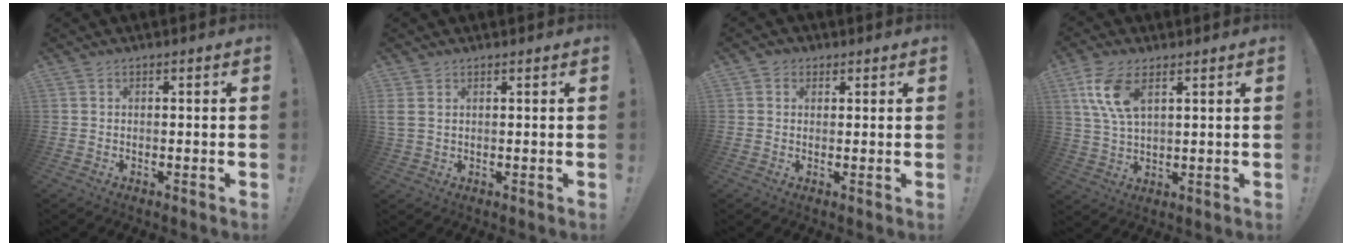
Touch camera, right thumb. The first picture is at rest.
{"total": 2.9, "force": [1.4, 2.0, 1.5], "torque": [-0.029, -0.001, 0.028]}
{"total": 2.3, "force": [0.7, 2.2, 0.5], "torque": [-0.004, 0.001, 0.011]}
{"total": 10.4, "force": [4.9, 5.1, 7.6], "torque": [-0.152, -0.011, 0.090]}